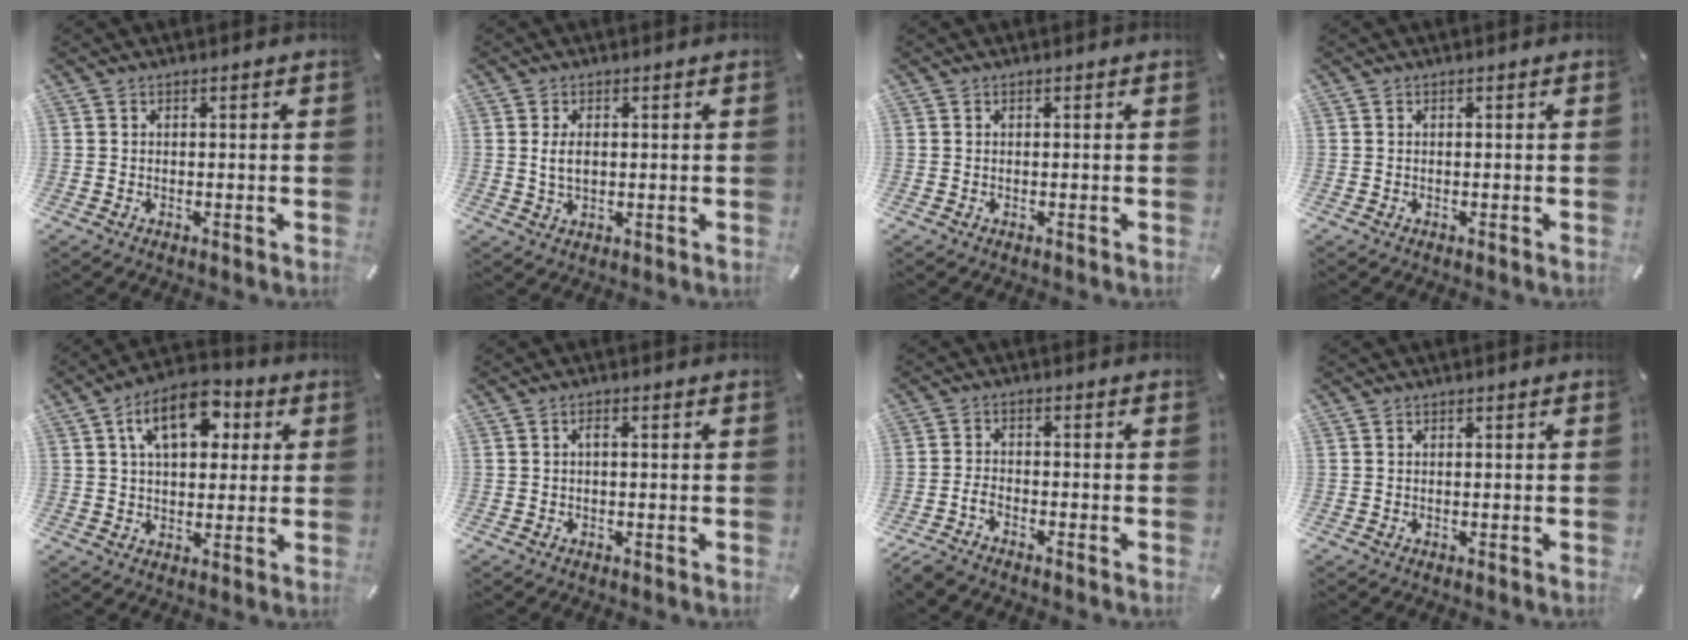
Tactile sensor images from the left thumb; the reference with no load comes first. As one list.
[{"total": 3.3, "force": [0.4, 1.9, 2.6], "torque": [-0.069, -0.001, 0.001]}, {"total": 0.0}, {"total": 0.0}, {"total": 12.5, "force": [4.4, 7.5, 9.0], "torque": [-0.135, 0.003, 0.074]}, {"total": 1.4, "force": [-0.1, 0.4, 1.3], "torque": [-0.027, 0.003, -0.003]}, {"total": 3.2, "force": [-2.6, 1.1, 1.5], "torque": [-0.039, 0.008, -0.052]}, {"total": 0.0}]